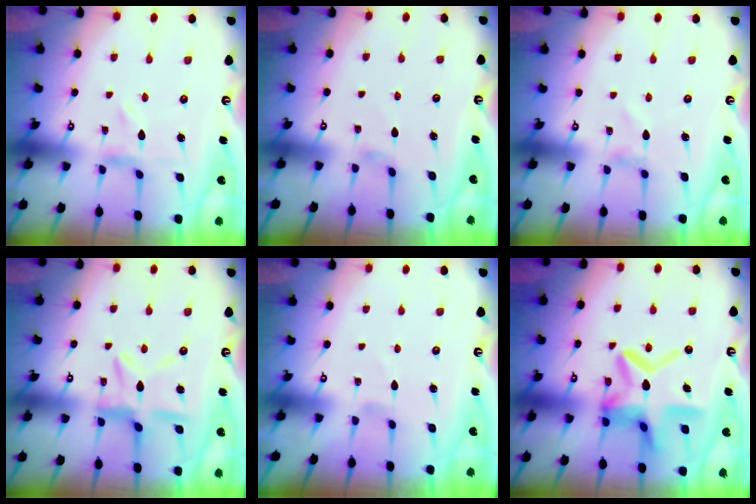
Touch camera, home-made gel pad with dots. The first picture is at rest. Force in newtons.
{"total": 1.1, "press": 1.1, "slide": 0.3}
{"total": 1.0, "press": 1.0, "slide": 0.1}
{"total": 10.4, "press": 10.3, "slide": 0.9}
{"total": 0.0}
{"total": 16.7, "press": 16.7, "slide": 1.4}